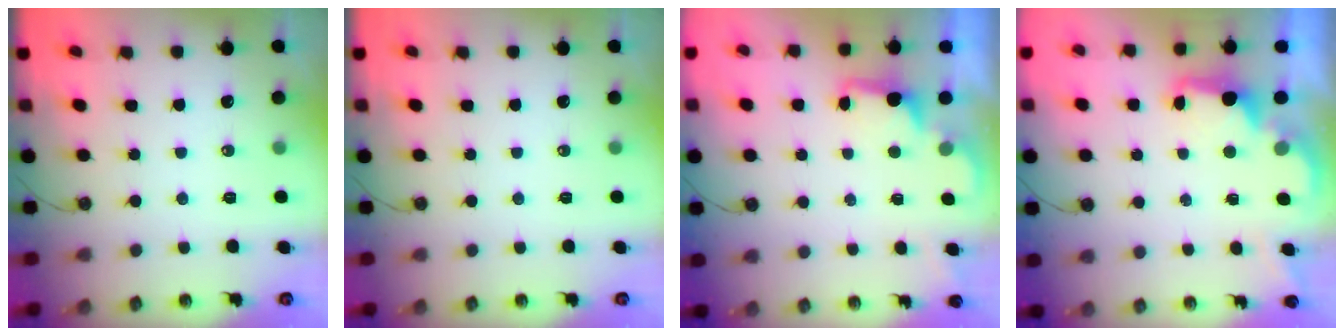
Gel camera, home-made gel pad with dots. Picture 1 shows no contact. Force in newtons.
{"total": 0.0}
{"total": 2.5, "press": 2.4, "slide": 0.6}
{"total": 2.6, "press": 2.5, "slide": 0.6}